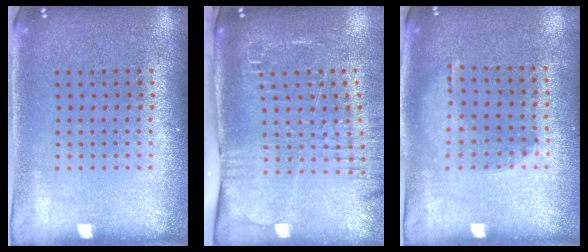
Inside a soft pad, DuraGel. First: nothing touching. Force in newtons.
{"total": 2.6, "press": 2.0, "slide": 1.6}
{"total": 1.2, "press": 0.8, "slide": 0.9}